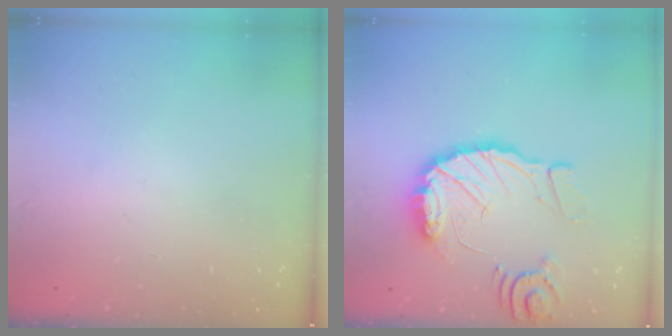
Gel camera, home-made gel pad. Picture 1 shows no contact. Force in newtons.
{"total": 14.5, "press": 14.5, "slide": 1.4}